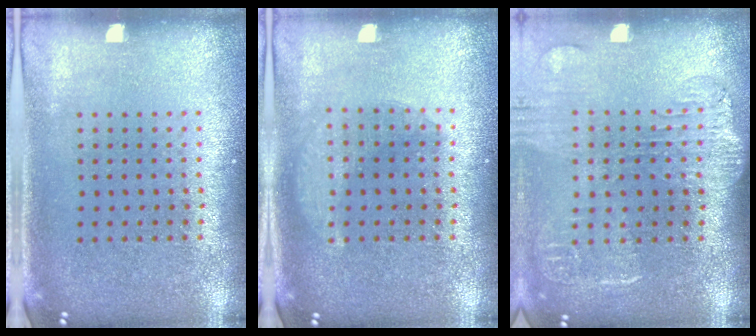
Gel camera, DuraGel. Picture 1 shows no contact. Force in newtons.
{"total": 1.8, "press": 1.8, "slide": 0.2}
{"total": 1.8, "press": 1.6, "slide": 0.9}